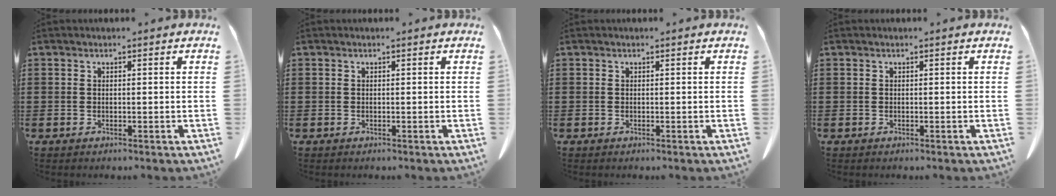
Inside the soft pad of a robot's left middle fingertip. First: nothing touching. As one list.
[{"total": 0.0}, {"total": 0.0}, {"total": 0.0}]